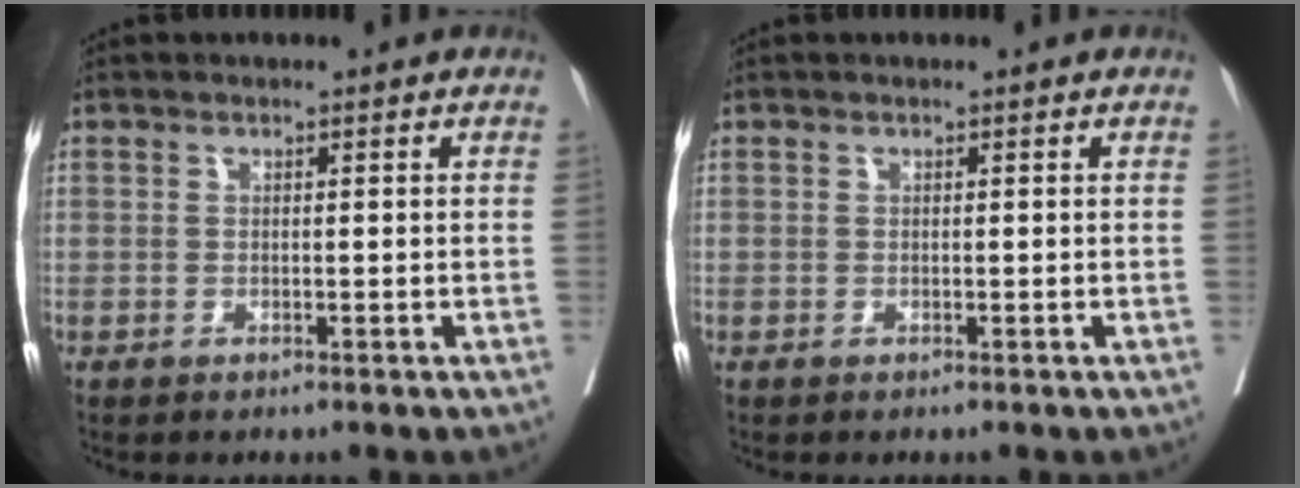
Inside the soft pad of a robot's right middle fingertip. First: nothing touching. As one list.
[{"total": 0.0}]